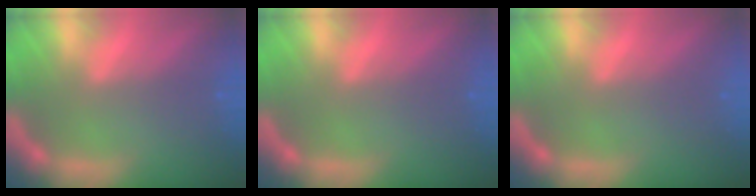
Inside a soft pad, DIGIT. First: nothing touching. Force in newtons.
{"total": 0.0}
{"total": 0.0}